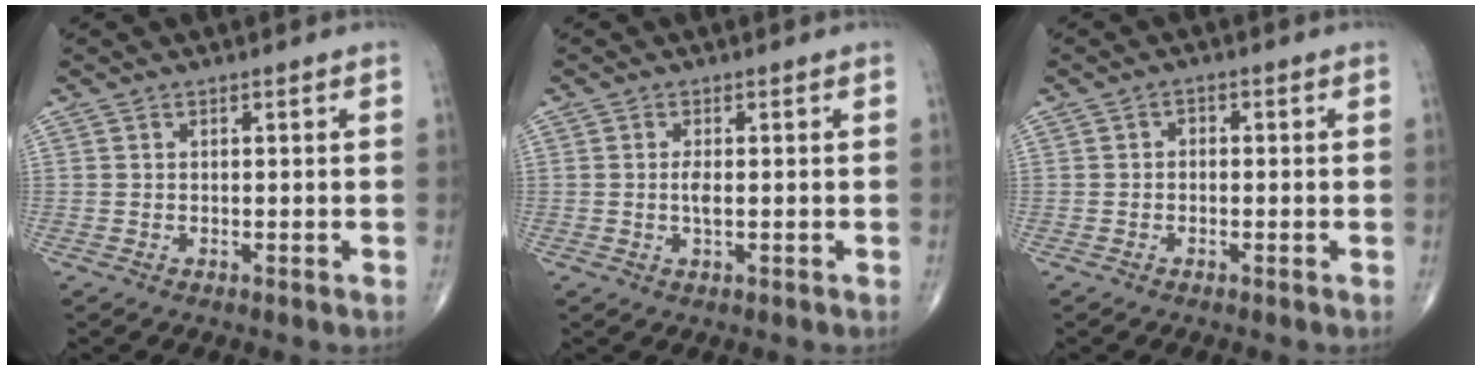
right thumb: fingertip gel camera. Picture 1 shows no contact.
{"total": 2.0, "force": [-0.1, 0.6, 1.9], "torque": [-0.037, -0.003, -0.004]}
{"total": 1.3, "force": [-0.3, 1.0, 0.8], "torque": [0.001, 0.005, -0.011]}